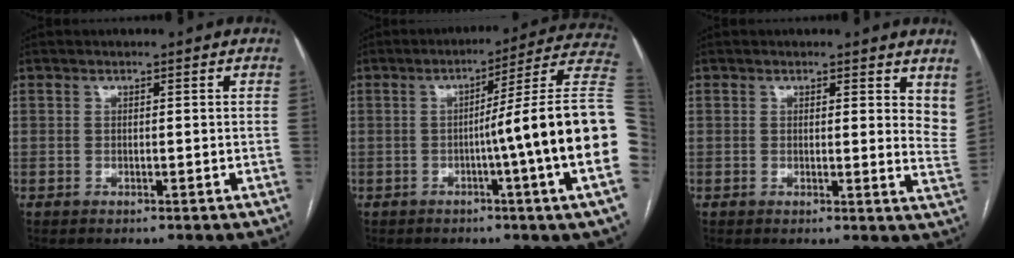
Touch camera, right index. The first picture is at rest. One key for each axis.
{"total": 17.9, "fx": -2.2, "fy": -3.1, "fz": 17.5, "tx": -0.184, "ty": 0.014, "tz": -0.044}
{"total": 6.2, "fx": 4.9, "fy": 2.0, "fz": 3.2, "tx": -0.029, "ty": -0.025, "tz": 0.032}